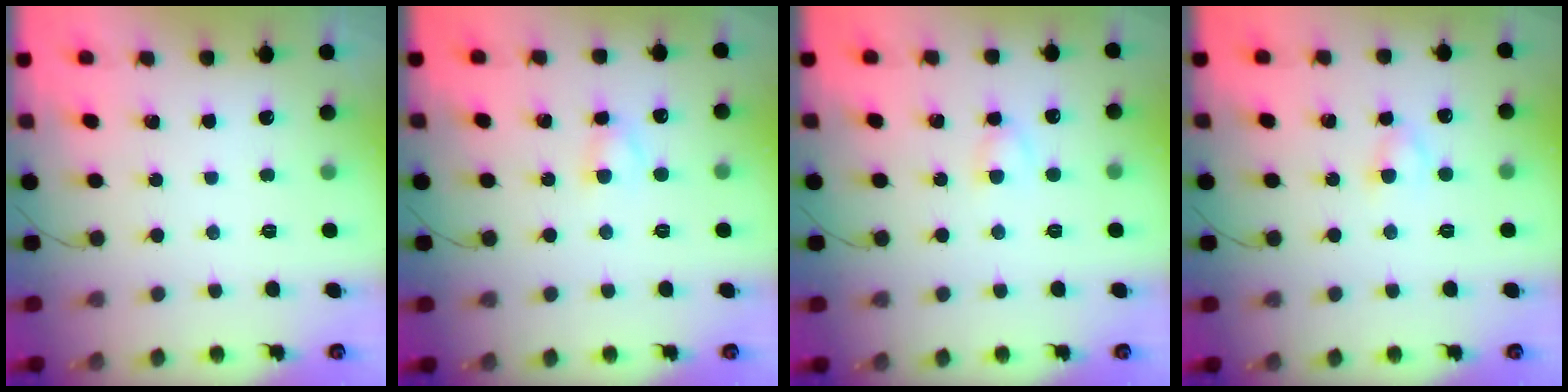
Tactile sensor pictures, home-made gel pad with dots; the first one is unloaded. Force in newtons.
{"total": 3.3, "press": 3.0, "slide": 1.3}
{"total": 2.9, "press": 2.7, "slide": 1.0}
{"total": 3.0, "press": 2.8, "slide": 0.9}